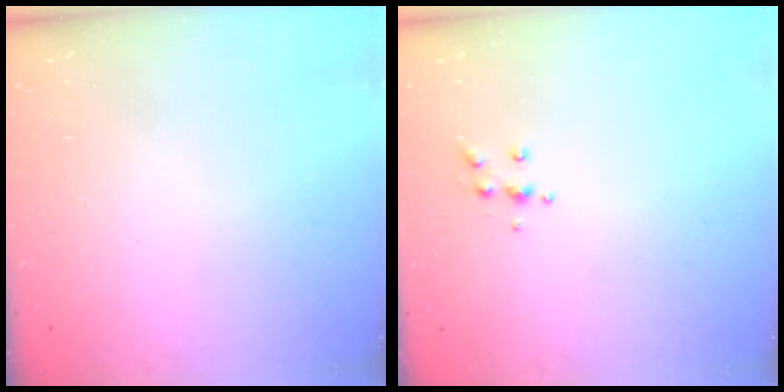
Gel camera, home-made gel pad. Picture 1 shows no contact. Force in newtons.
{"total": 5.0, "press": 4.8, "slide": 1.0}